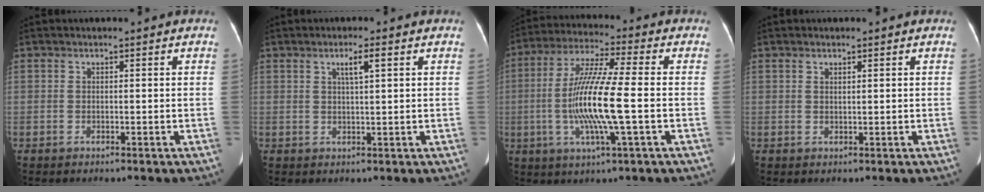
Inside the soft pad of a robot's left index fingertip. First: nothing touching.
{"total": 2.8, "force": [1.2, 0.1, 2.5], "torque": [-0.045, 0.005, 0.020]}
{"total": 13.2, "force": [-2.0, 0.5, 13.0], "torque": [-0.260, -0.003, -0.041]}
{"total": 0.5, "force": [0.3, 0.0, 0.4], "torque": [-0.008, -0.004, 0.007]}